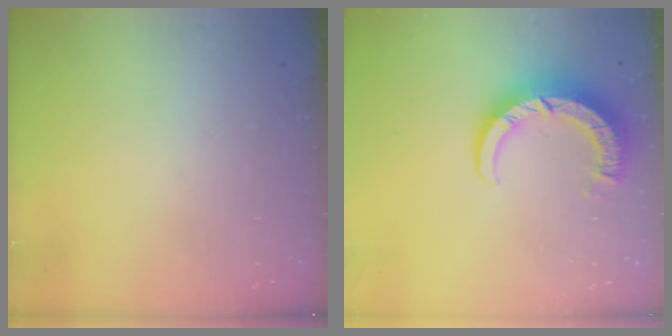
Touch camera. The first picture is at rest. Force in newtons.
{"total": 9.0, "press": 9.0, "slide": 1.0}